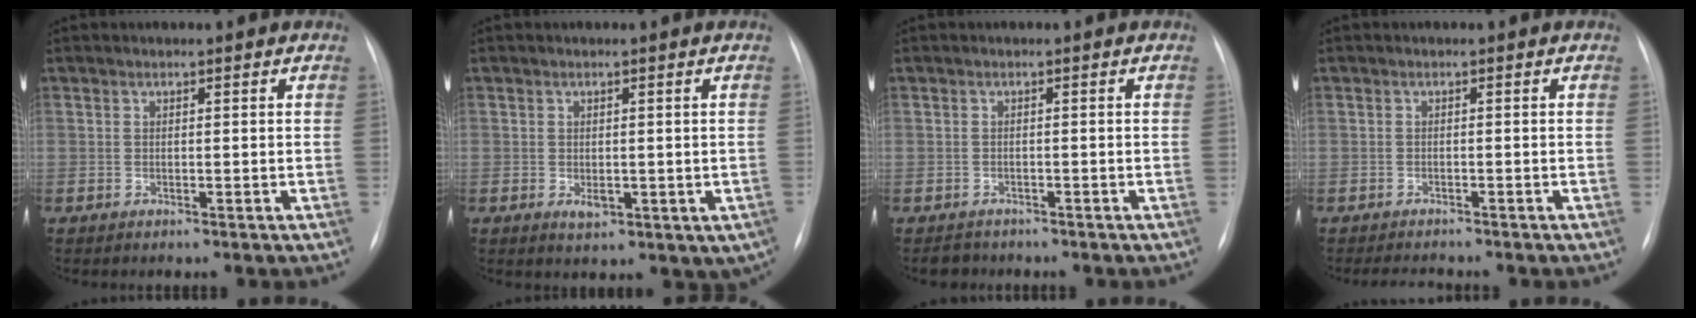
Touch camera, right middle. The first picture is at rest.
{"total": 5.0, "force": [-1.4, 2.9, 3.8], "torque": [-0.035, -0.002, -0.006]}
{"total": 1.8, "force": [-1.6, 0.8, -0.2], "torque": [-0.006, -0.004, -0.023]}
{"total": 2.5, "force": [-2.4, 0.2, 0.6], "torque": [-0.014, -0.011, -0.033]}